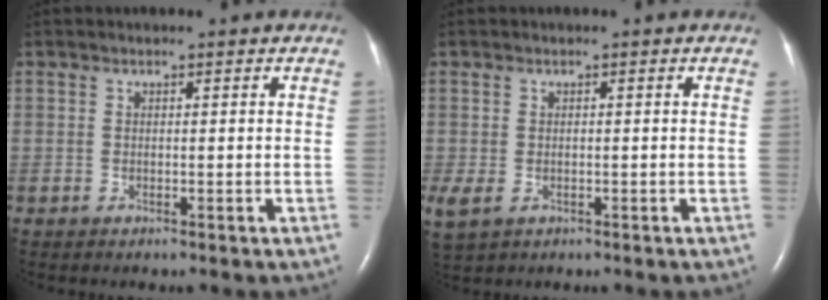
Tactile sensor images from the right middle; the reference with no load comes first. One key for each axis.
{"total": 5.7, "fx": -1.7, "fy": 3.6, "fz": 4.0, "tx": -0.108, "ty": -0.007, "tz": -0.023}